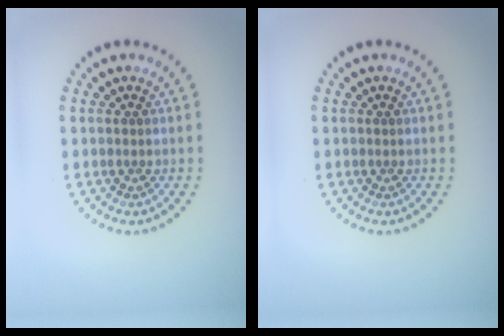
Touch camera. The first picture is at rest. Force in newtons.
{"total": 0.0}